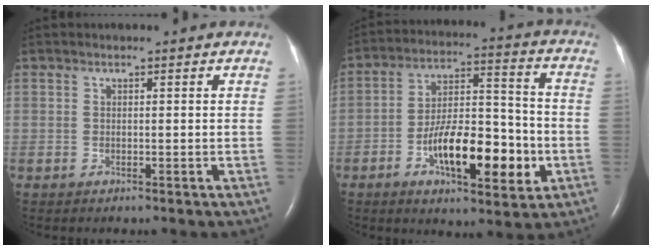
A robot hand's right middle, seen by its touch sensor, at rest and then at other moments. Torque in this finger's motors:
{"motor_torque": [1.67, -0.47, 0.55, 0.18]}